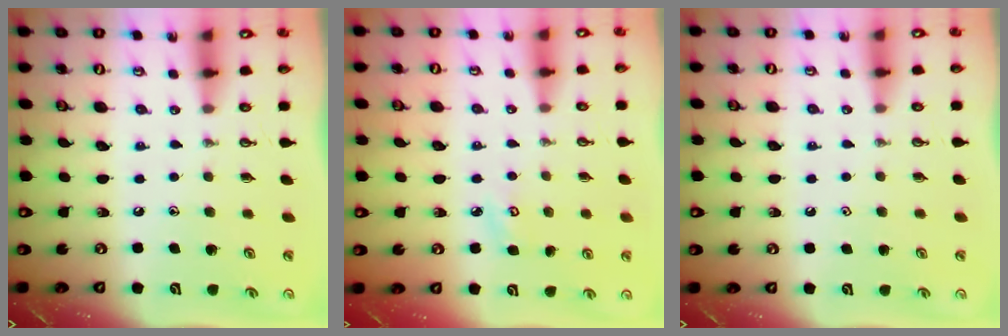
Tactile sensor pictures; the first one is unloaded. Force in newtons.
{"total": 3.6, "press": 3.6, "slide": 0.3}
{"total": 0.9, "press": 0.7, "slide": 0.5}